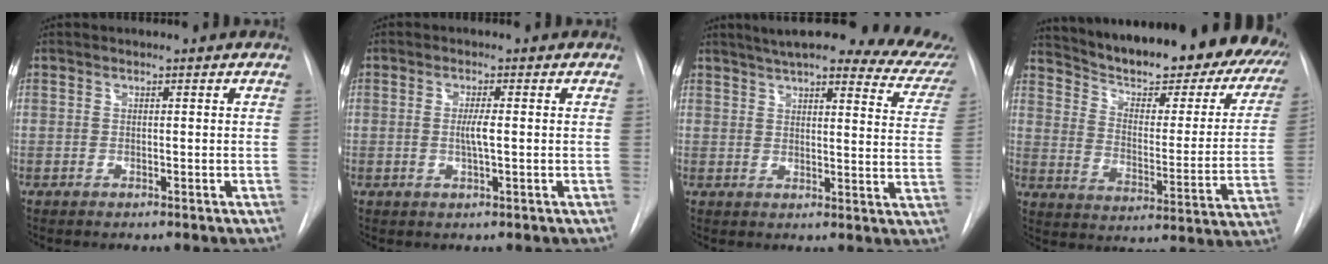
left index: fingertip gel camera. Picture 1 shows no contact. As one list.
[{"total": 2.3, "force": [0.0, 0.0, 2.3], "torque": [-0.047, -0.002, -0.001]}, {"total": 23.0, "force": [19.9, 4.1, 10.7], "torque": [-0.138, -0.027, 0.221]}, {"total": 30.8, "force": [26.2, 8.1, 14.1], "torque": [-0.216, -0.060, 0.327]}]